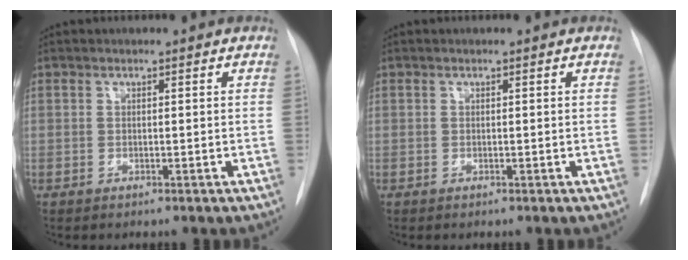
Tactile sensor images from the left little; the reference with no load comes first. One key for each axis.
{"total": 0.0}